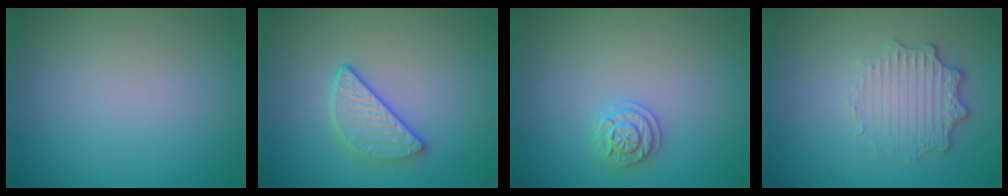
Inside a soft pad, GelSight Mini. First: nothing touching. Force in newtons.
{"total": 3.0, "press": 2.6, "slide": 1.5}
{"total": 1.8, "press": 1.8, "slide": 0.5}
{"total": 3.6, "press": 2.8, "slide": 2.2}